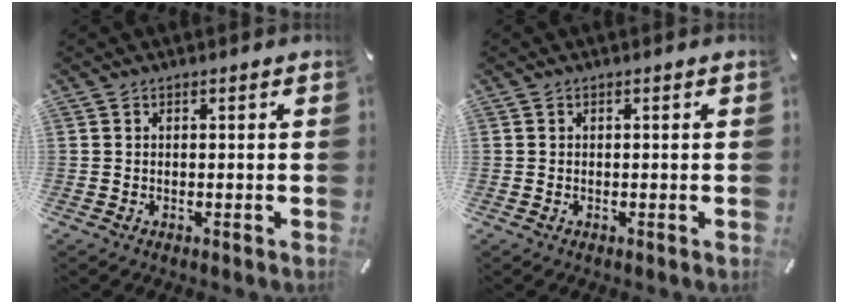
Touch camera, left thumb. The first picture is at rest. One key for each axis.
{"total": 0.0}